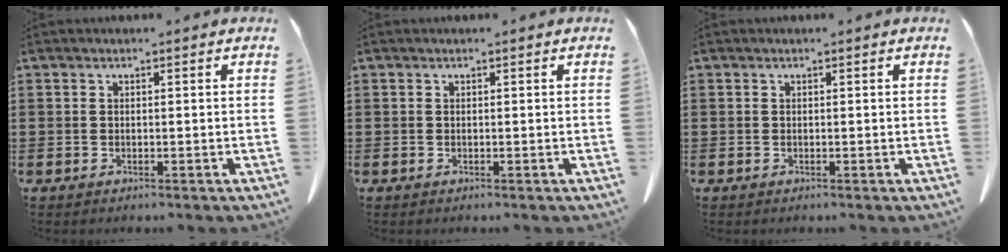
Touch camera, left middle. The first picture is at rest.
{"total": 0.0}
{"total": 0.0}